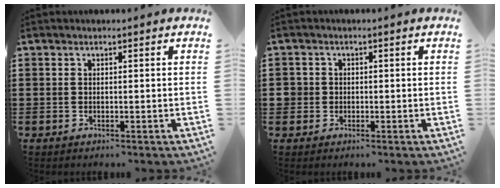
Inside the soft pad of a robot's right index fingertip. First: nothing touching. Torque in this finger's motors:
{"motor_torque": [0.13, 0.93, 0.12, -0.01]}